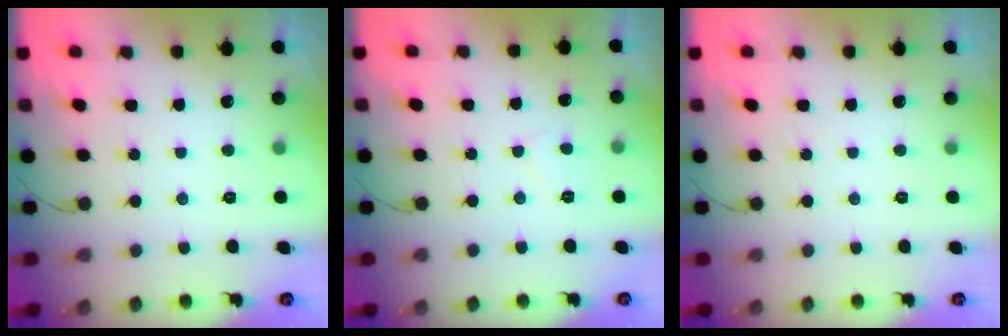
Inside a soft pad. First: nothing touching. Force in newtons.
{"total": 2.6, "press": 2.6, "slide": 0.2}
{"total": 0.0}